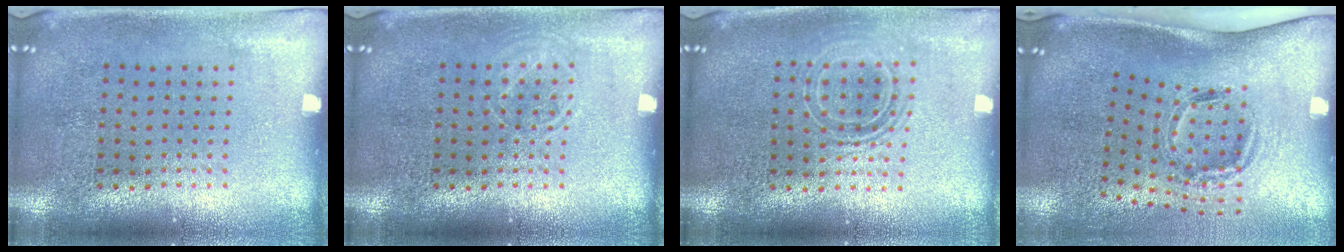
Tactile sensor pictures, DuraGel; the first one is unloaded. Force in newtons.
{"total": 1.1, "press": 1.1, "slide": 0.2}
{"total": 1.6, "press": 1.2, "slide": 1.0}
{"total": 1.9, "press": 1.2, "slide": 1.5}